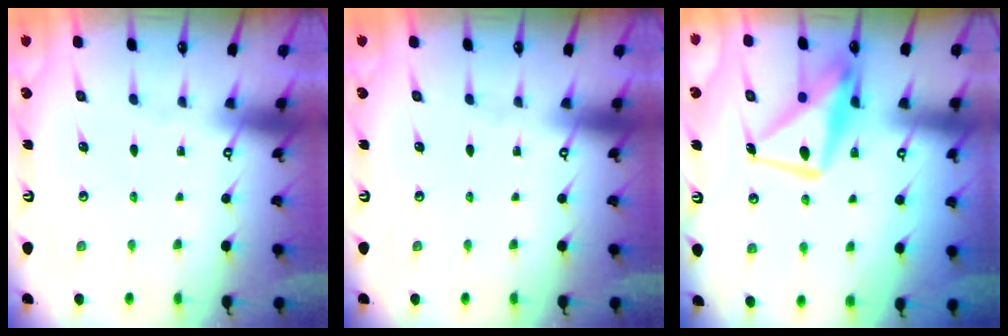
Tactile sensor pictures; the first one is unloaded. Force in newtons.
{"total": 0.0}
{"total": 15.2, "press": 15.1, "slide": 1.4}